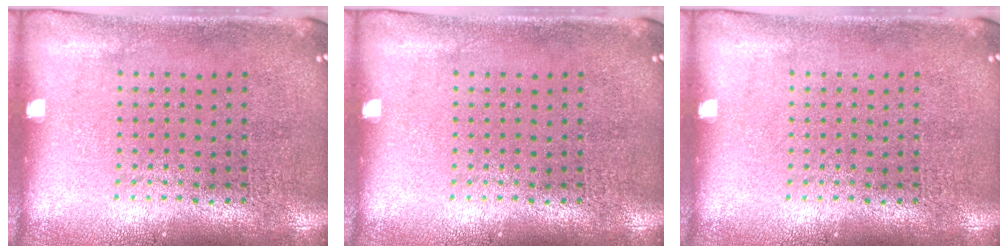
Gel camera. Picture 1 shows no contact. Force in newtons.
{"total": 0.0}
{"total": 0.0}